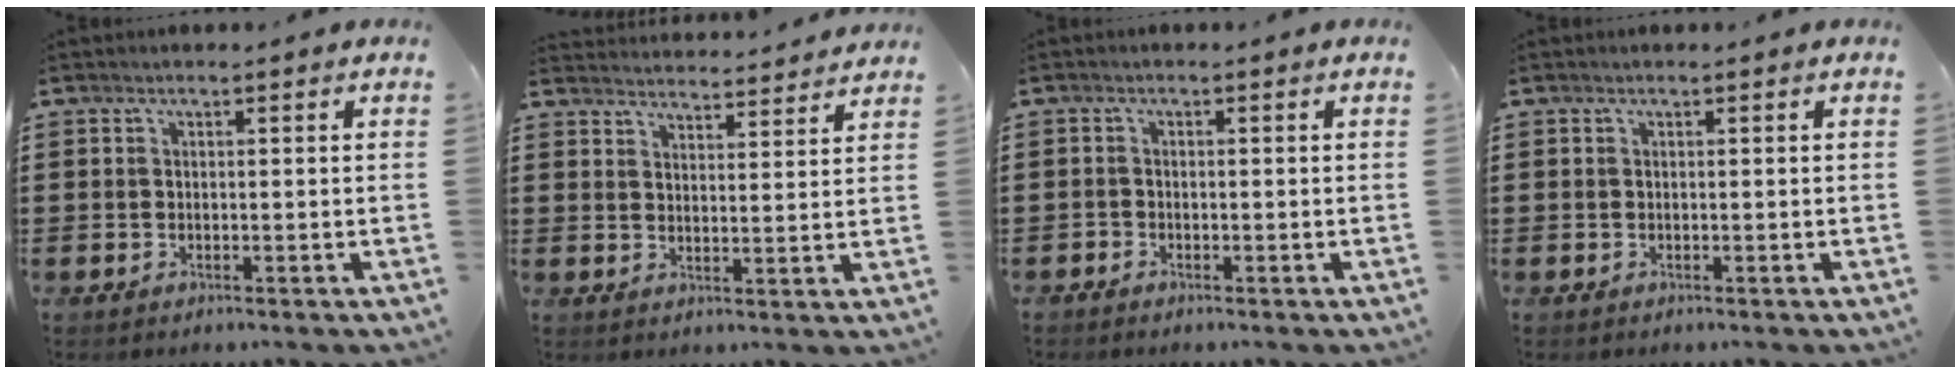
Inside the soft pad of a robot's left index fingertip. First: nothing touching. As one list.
[{"total": 3.9, "force": [3.9, -0.2, -0.3], "torque": [-0.001, -0.030, 0.068]}, {"total": 0.9, "force": [-0.9, 0.3, 0.0], "torque": [-0.004, 0.000, -0.018]}, {"total": 0.0}]